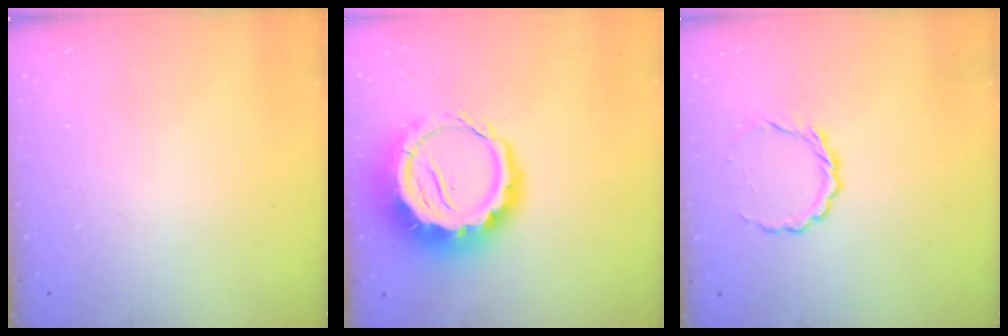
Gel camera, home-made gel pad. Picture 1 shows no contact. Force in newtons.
{"total": 14.7, "press": 14.4, "slide": 3.2}
{"total": 4.2, "press": 4.0, "slide": 1.3}